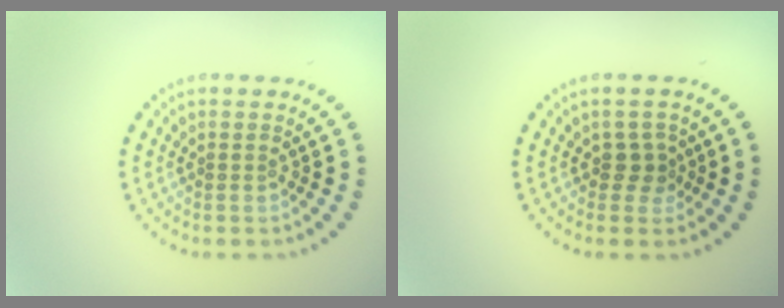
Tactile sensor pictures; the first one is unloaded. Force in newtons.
{"total": 1.7, "press": 1.3, "slide": 1.0}